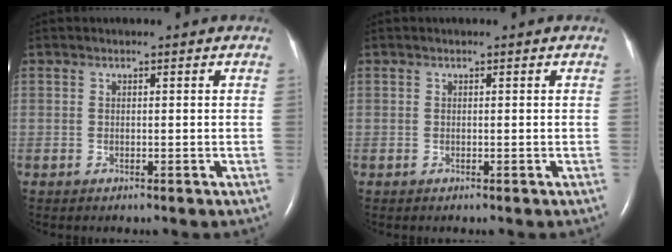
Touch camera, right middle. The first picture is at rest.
{"total": 0.0}